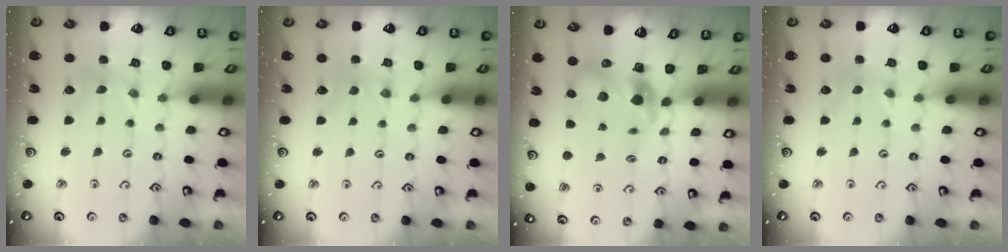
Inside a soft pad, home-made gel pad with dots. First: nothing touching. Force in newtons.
{"total": 0.0}
{"total": 6.9, "press": 6.9, "slide": 1.0}
{"total": 0.0}